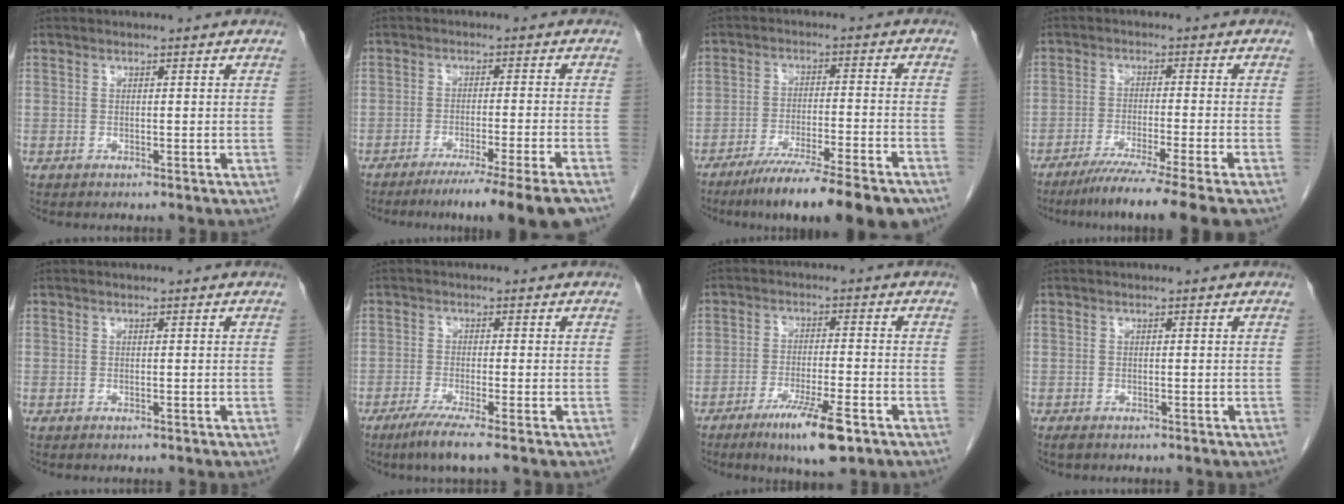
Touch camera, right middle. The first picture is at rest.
{"total": 12.1, "force": [-9.6, -2.0, 7.0], "torque": [-0.077, -0.027, -0.144]}
{"total": 15.3, "force": [-11.8, 0.7, 9.7], "torque": [-0.120, -0.027, -0.184]}
{"total": 10.6, "force": [-8.2, -1.9, 6.3], "torque": [-0.084, -0.036, -0.128]}
{"total": 0.0}
{"total": 4.8, "force": [-3.2, -0.6, 3.6], "torque": [-0.068, -0.016, -0.062]}
{"total": 8.9, "force": [-5.3, 0.7, 7.1], "torque": [-0.124, -0.018, -0.085]}
{"total": 0.8, "force": [-0.6, 0.3, 0.3], "torque": [-0.012, -0.002, -0.010]}